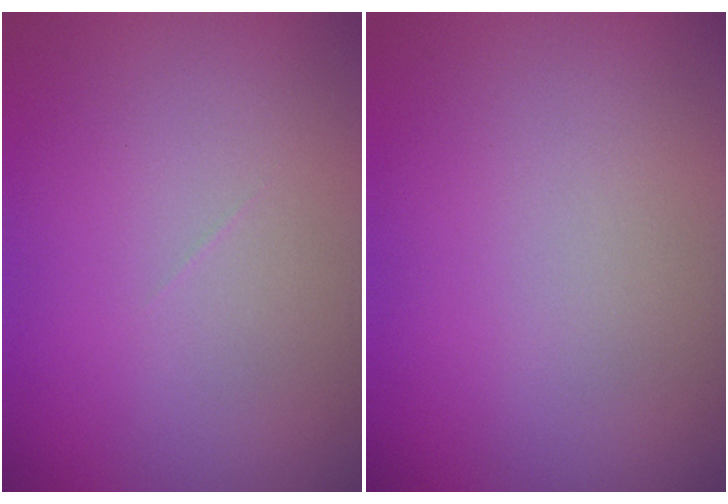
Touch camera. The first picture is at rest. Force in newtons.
{"total": 0.0}